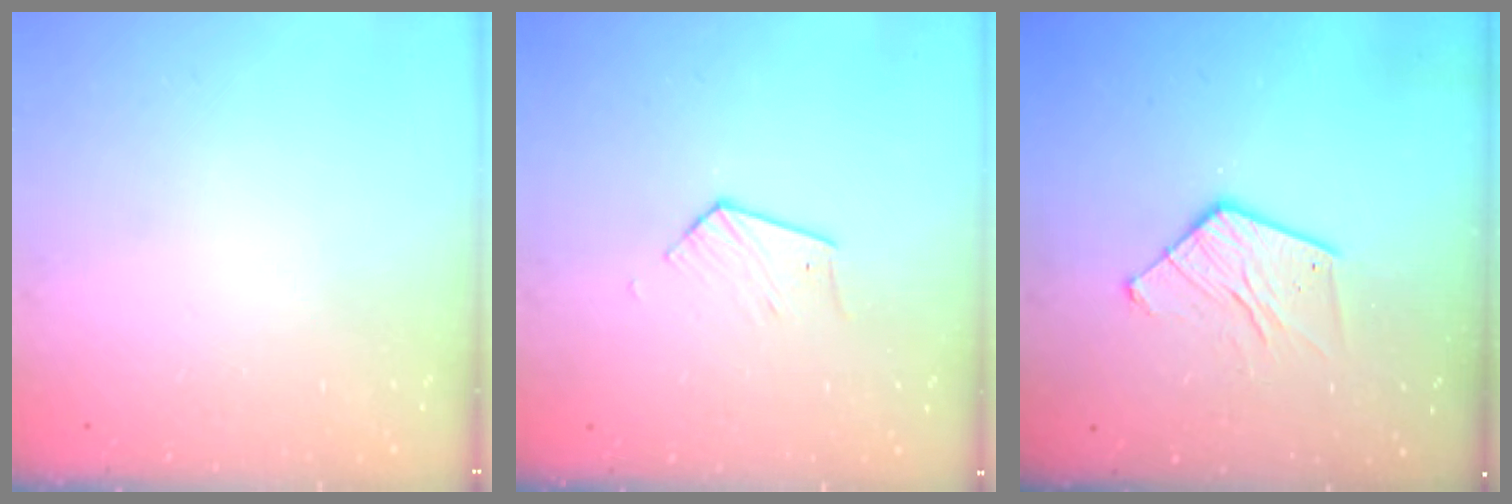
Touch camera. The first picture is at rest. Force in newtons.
{"total": 3.9, "press": 3.8, "slide": 0.4}
{"total": 9.9, "press": 9.9, "slide": 0.8}